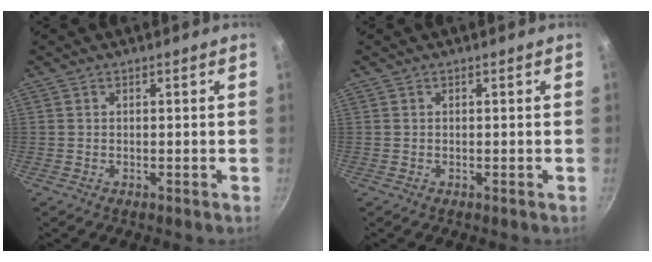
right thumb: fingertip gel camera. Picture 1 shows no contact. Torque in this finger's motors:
{"motor_torque": [-0.17, 0.18, 0.07, 0.06, 0.01]}